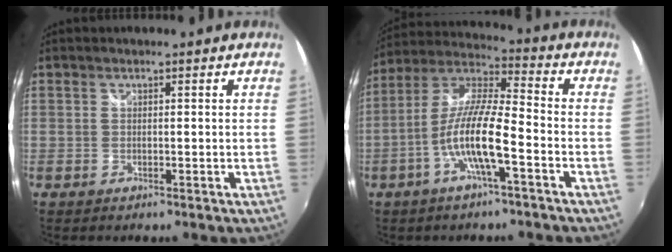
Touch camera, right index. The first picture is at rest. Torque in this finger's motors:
{"motor_torque": [1.31, -0.83, 1.01, 0.21]}